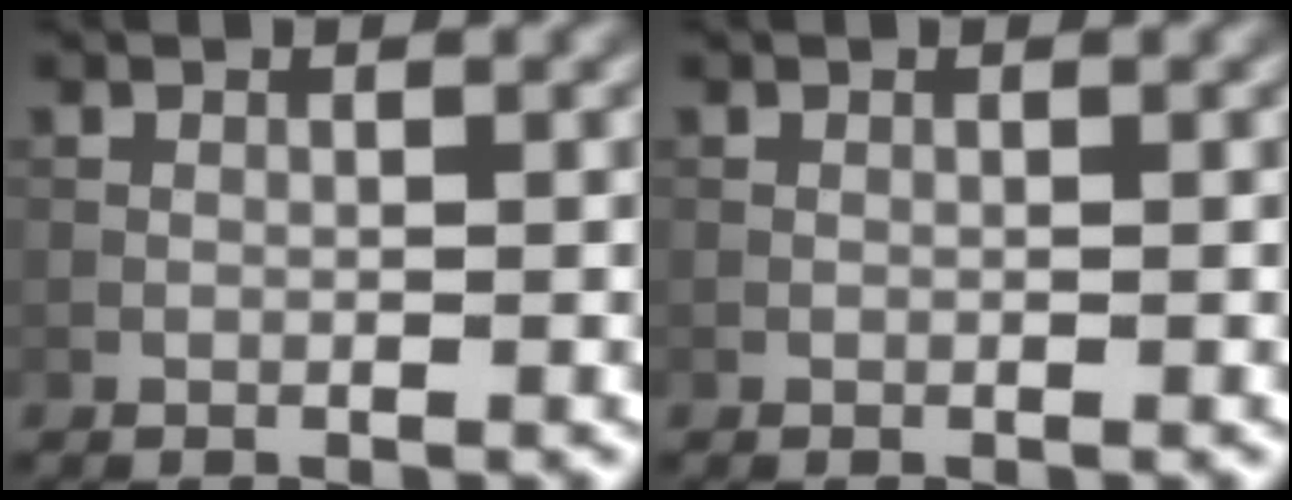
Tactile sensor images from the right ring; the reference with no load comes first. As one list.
[{"total": 0.0}]